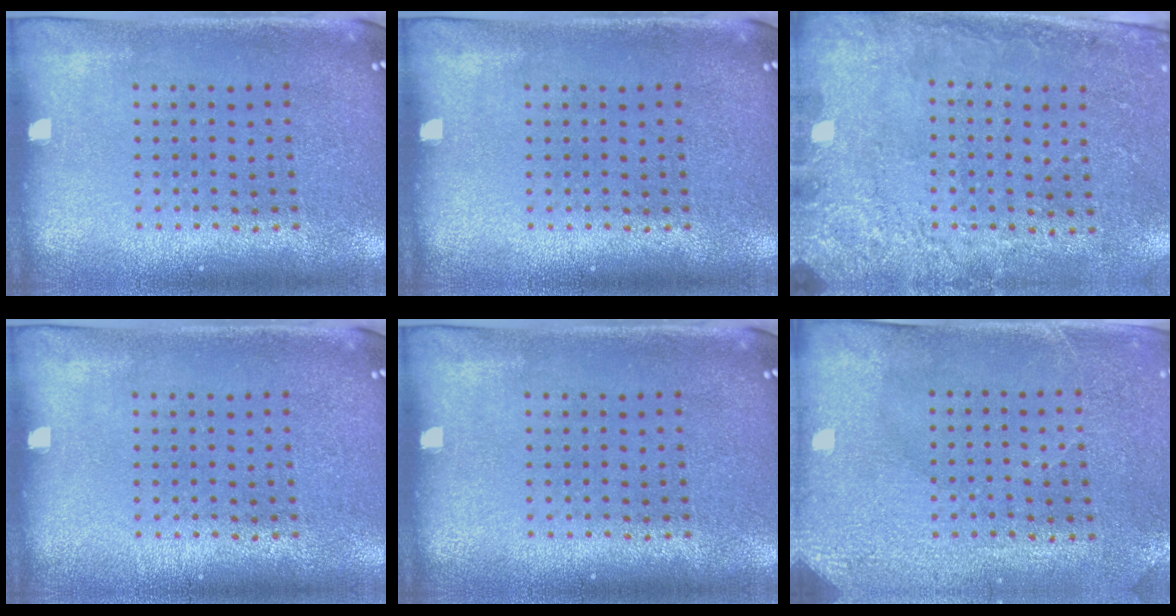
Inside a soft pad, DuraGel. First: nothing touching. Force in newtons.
{"total": 0.0}
{"total": 2.7, "press": 2.2, "slide": 1.5}
{"total": 0.0}
{"total": 0.0}
{"total": 2.9, "press": 2.7, "slide": 1.1}